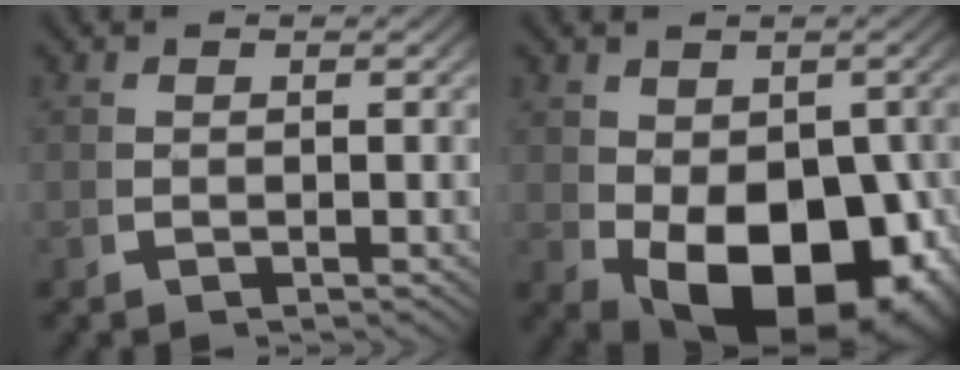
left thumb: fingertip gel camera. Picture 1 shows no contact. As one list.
[{"total": 13.7, "force": [-2.5, 8.8, 10.2], "torque": [-0.176, -0.077, 0.005]}]